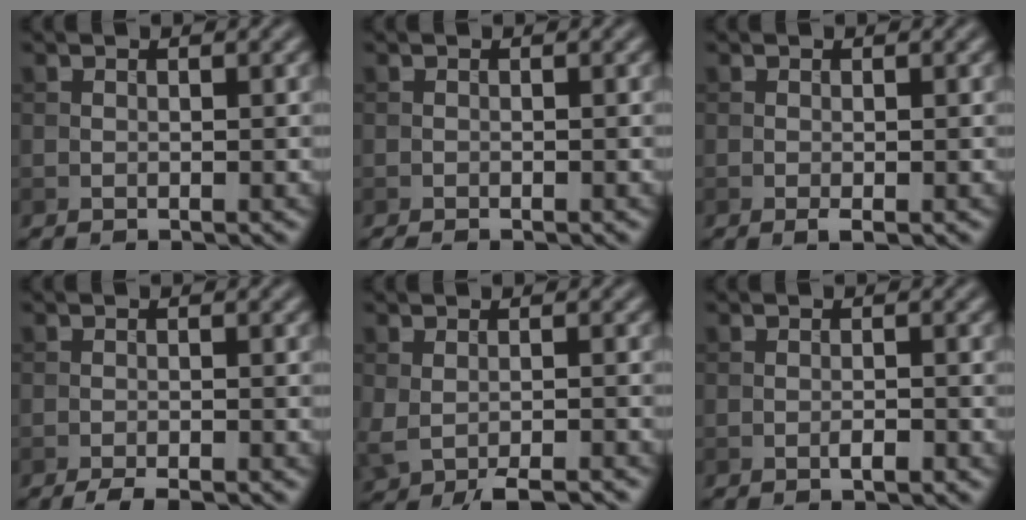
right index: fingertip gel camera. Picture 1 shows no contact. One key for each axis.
{"total": 0.6, "fx": -0.5, "fy": 0.0, "fz": 0.3, "tx": -0.002, "ty": 0.000, "tz": -0.010}
{"total": 0.8, "fx": -0.3, "fy": 0.1, "fz": 0.7, "tx": -0.014, "ty": -0.005, "tz": -0.005}
{"total": 2.2, "fx": -1.8, "fy": 0.3, "fz": 1.2, "tx": -0.019, "ty": -0.001, "tz": -0.032}
{"total": 4.1, "fx": -2.7, "fy": 1.2, "fz": 2.8, "tx": -0.054, "ty": -0.014, "tz": -0.039}
{"total": 1.1, "fx": -0.6, "fy": 0.2, "fz": 0.9, "tx": -0.015, "ty": 0.000, "tz": -0.010}